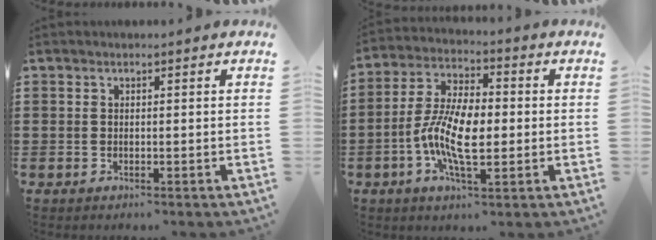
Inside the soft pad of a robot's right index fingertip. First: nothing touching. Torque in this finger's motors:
{"motor_torque": [2.14, 0.00, 1.05, 0.21]}